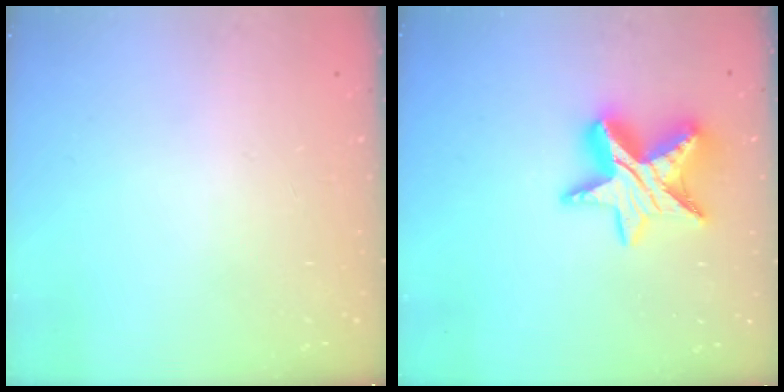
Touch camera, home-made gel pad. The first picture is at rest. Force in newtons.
{"total": 14.7, "press": 14.6, "slide": 0.9}